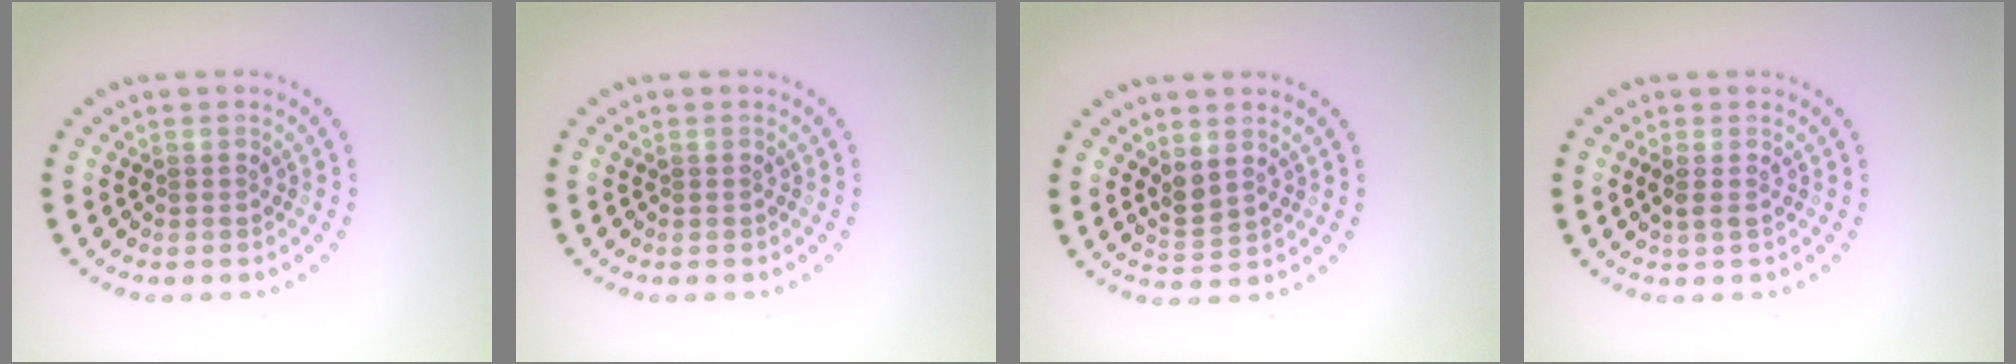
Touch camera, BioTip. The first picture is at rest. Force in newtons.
{"total": 0.0}
{"total": 1.6, "press": 1.4, "slide": 0.8}
{"total": 1.1, "press": 1.0, "slide": 0.3}